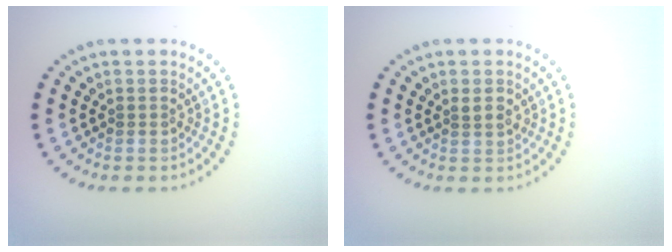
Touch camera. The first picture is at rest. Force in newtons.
{"total": 1.3, "press": 1.2, "slide": 0.6}